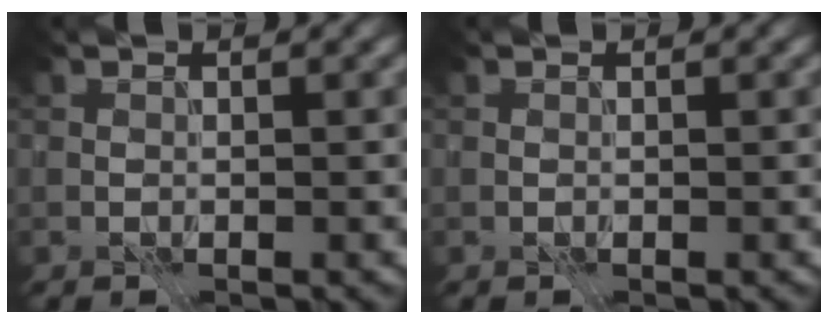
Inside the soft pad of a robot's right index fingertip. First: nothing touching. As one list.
[{"total": 0.0}]